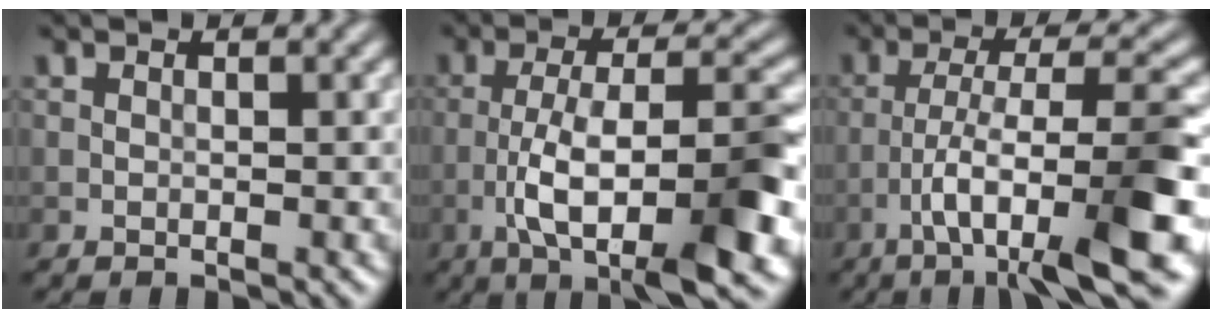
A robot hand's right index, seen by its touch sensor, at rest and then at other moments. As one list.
[{"total": 11.5, "force": [-4.8, 3.4, 9.9], "torque": [-0.158, 0.009, -0.072]}, {"total": 9.5, "force": [-4.3, 1.9, 8.3], "torque": [-0.138, 0.011, -0.068]}]